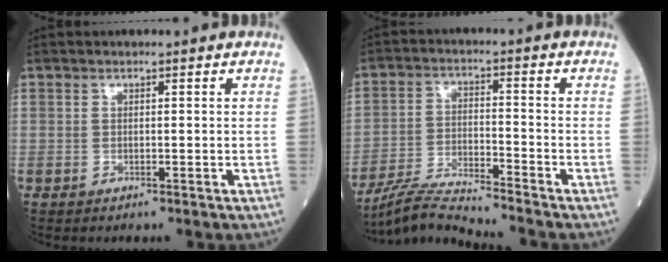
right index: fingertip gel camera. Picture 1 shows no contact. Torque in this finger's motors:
{"motor_torque": [-0.52, -0.51, -0.05, -0.02]}